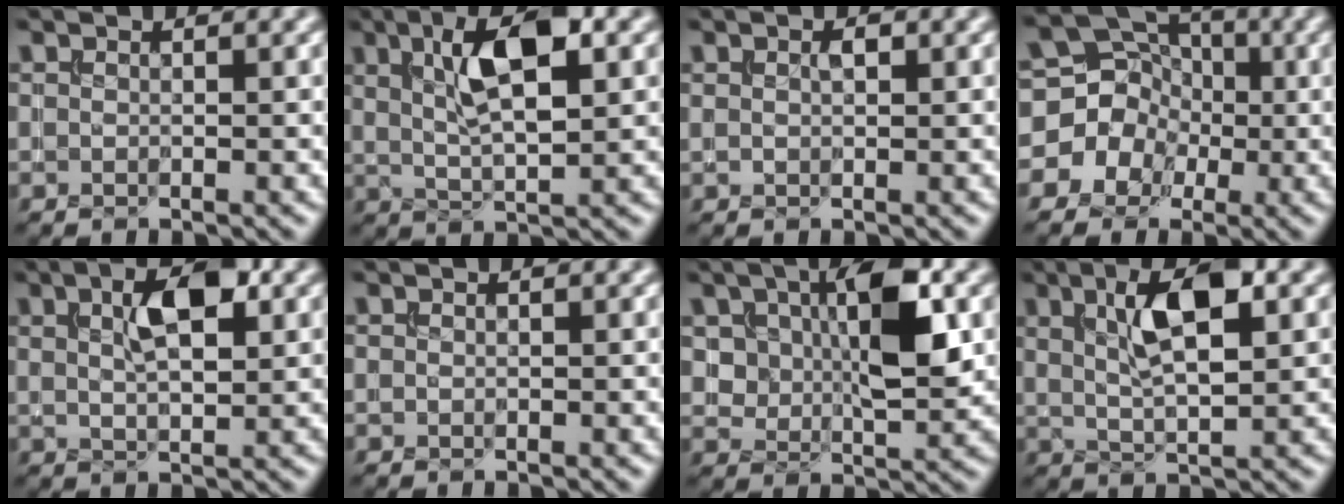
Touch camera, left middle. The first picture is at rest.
{"total": 7.2, "force": [2.4, 2.4, 6.3], "torque": [-0.110, 0.006, 0.040]}
{"total": 1.1, "force": [0.4, 0.6, 0.9], "torque": [-0.017, 0.002, 0.007]}
{"total": 9.1, "force": [-0.9, 8.4, 3.2], "torque": [-0.055, 0.037, -0.059]}
{"total": 5.3, "force": [1.9, 2.1, 4.5], "torque": [-0.078, 0.009, 0.031]}
{"total": 0.0}
{"total": 8.0, "force": [2.0, 4.1, 6.6], "torque": [-0.112, 0.005, 0.034]}
{"total": 6.5, "force": [2.3, 2.2, 5.7], "torque": [-0.100, 0.005, 0.037]}